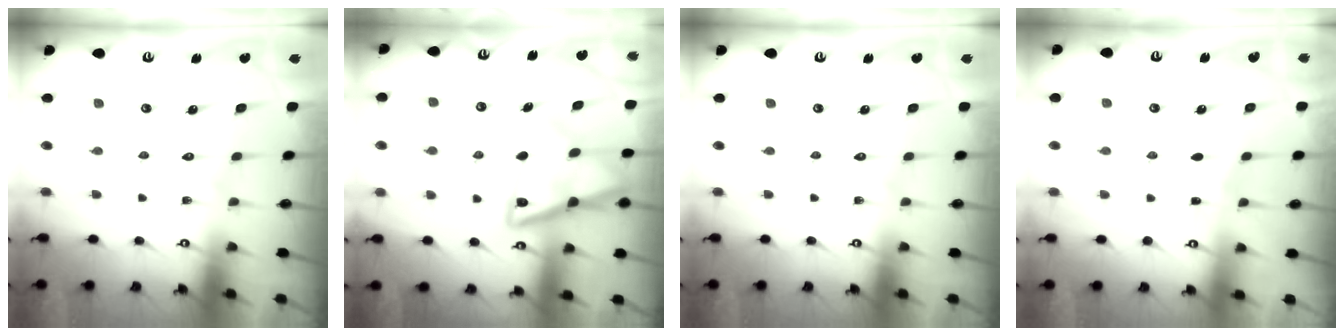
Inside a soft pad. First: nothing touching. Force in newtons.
{"total": 14.3, "press": 14.3, "slide": 1.2}
{"total": 0.0}
{"total": 1.8, "press": 1.8, "slide": 0.2}